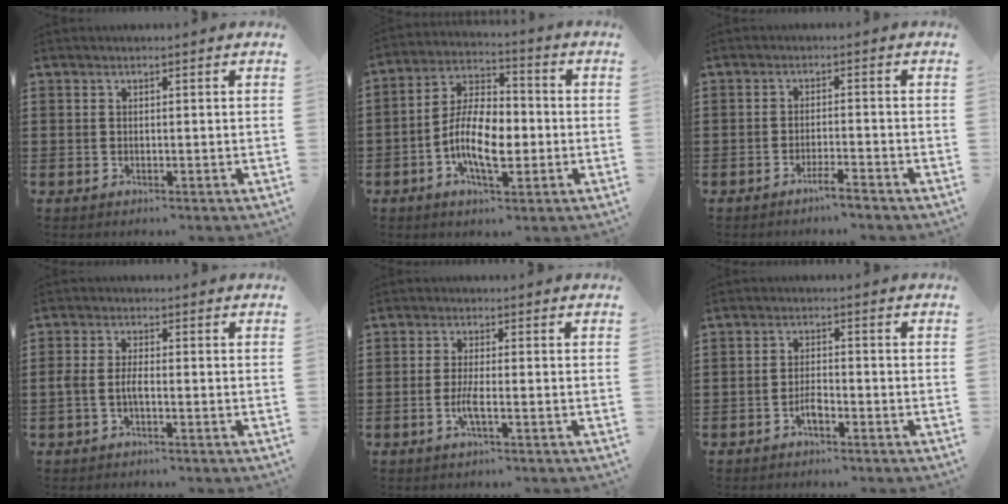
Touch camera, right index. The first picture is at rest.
{"total": 10.1, "force": [-2.5, 4.9, 8.4], "torque": [-0.180, 0.003, -0.049]}
{"total": 2.8, "force": [-2.3, -0.1, 1.5], "torque": [-0.024, 0.003, -0.043]}
{"total": 2.6, "force": [-0.9, 0.7, 2.3], "torque": [-0.058, -0.002, -0.022]}
{"total": 3.2, "force": [-1.2, 0.3, 2.9], "torque": [-0.065, -0.008, -0.027]}
{"total": 2.6, "force": [-1.6, 0.9, 1.8], "torque": [-0.042, 0.003, -0.034]}